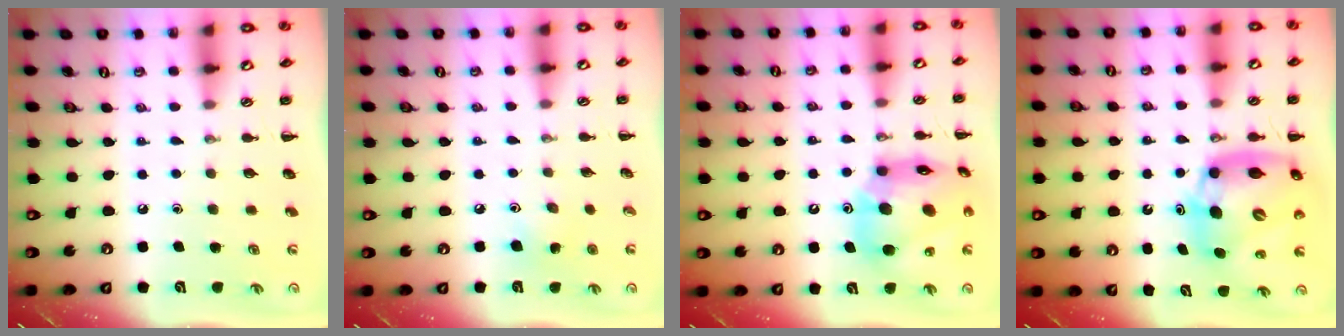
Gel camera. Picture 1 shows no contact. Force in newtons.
{"total": 2.9, "press": 2.8, "slide": 0.8}
{"total": 19.2, "press": 18.5, "slide": 5.3}
{"total": 14.0, "press": 13.5, "slide": 4.0}